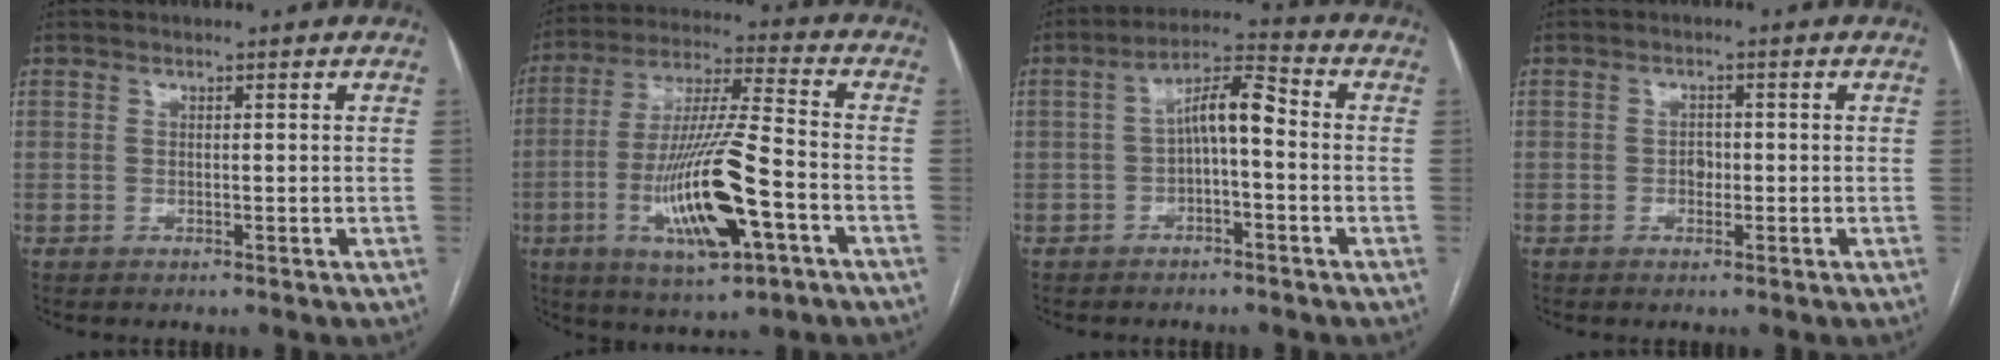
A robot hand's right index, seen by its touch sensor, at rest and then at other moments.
{"total": 16.9, "force": [-5.6, 2.3, 15.8], "torque": [-0.311, -0.012, -0.093]}
{"total": 7.1, "force": [-0.4, 2.0, 6.9], "torque": [-0.124, 0.031, -0.010]}
{"total": 1.6, "force": [-0.3, 1.1, 1.1], "torque": [-0.013, 0.005, -0.005]}